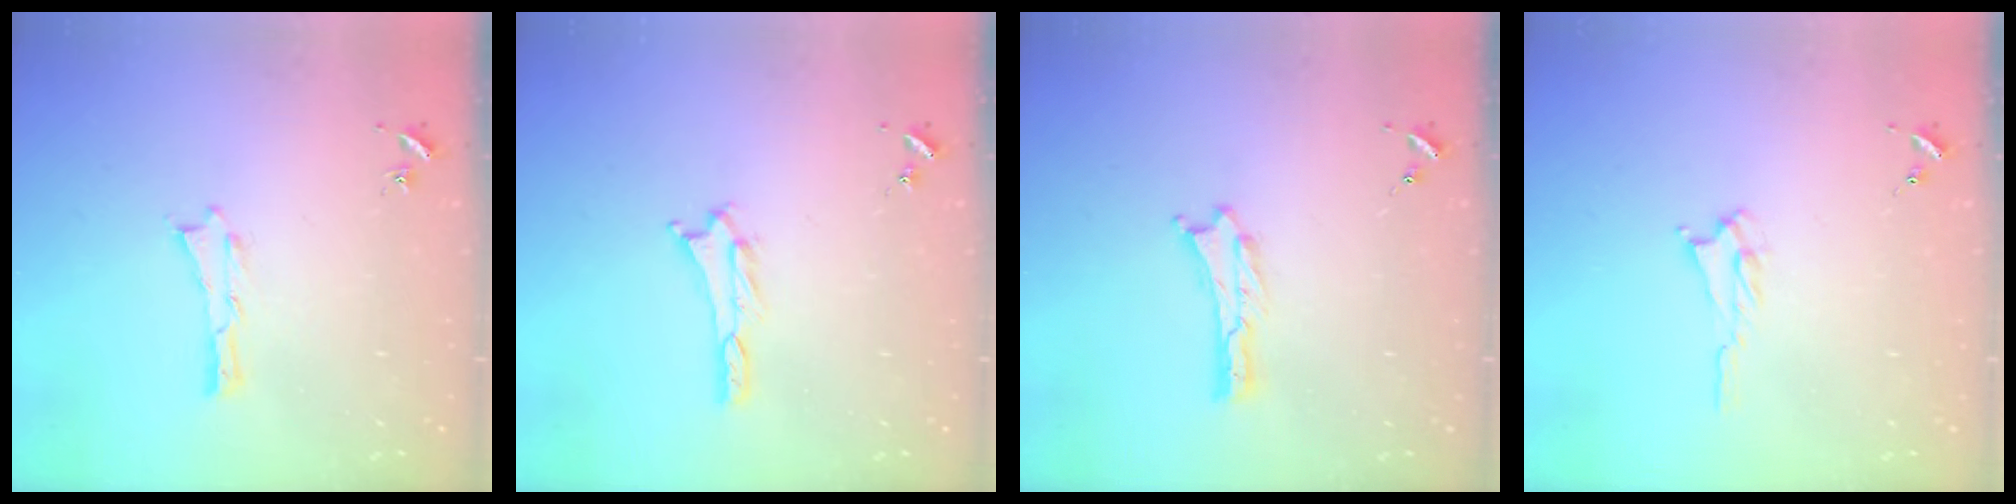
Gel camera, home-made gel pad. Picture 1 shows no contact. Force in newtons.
{"total": 0.7, "press": 0.7, "slide": 0.2}
{"total": 0.0}
{"total": 1.6, "press": 1.5, "slide": 0.4}